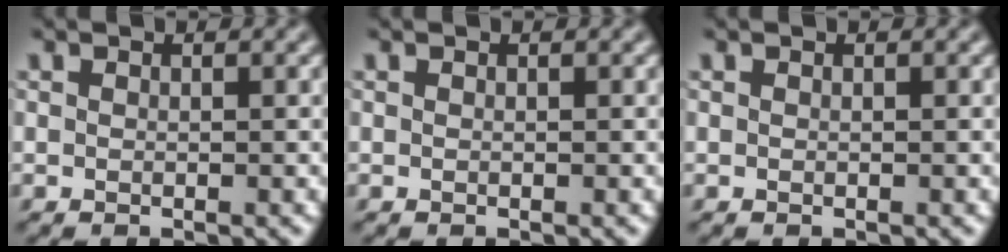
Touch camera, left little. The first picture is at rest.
{"total": 0.0}
{"total": 0.0}